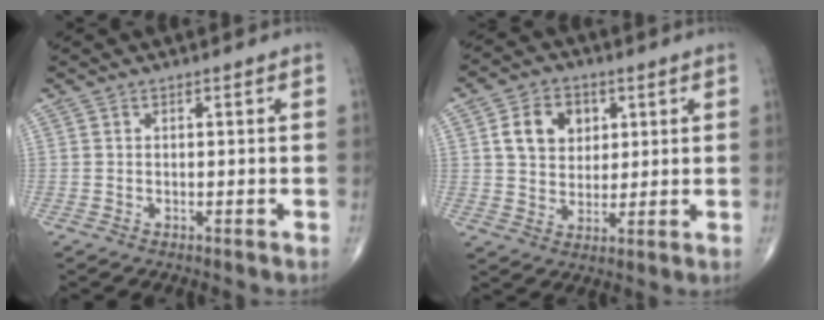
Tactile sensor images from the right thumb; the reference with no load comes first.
{"total": 9.0, "force": [2.8, 7.0, 4.9], "torque": [-0.052, -0.007, 0.049]}